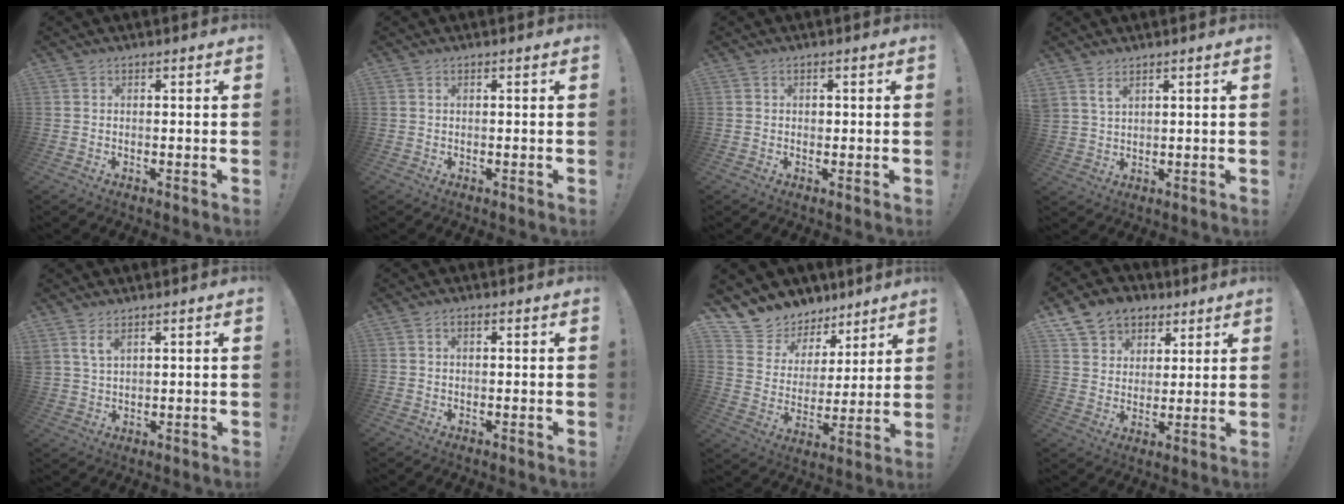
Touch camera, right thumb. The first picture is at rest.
{"total": 0.5, "force": [0.4, 0.1, 0.4], "torque": [-0.010, 0.001, 0.008]}
{"total": 0.8, "force": [-0.1, 0.8, 0.2], "torque": [-0.002, 0.002, -0.002]}
{"total": 3.6, "force": [2.7, 1.6, 1.8], "torque": [-0.028, -0.017, 0.049]}
{"total": 4.5, "force": [3.2, 1.9, 2.5], "torque": [-0.043, -0.018, 0.059]}
{"total": 1.4, "force": [0.6, 0.7, 1.0], "torque": [-0.015, 0.000, 0.009]}
{"total": 9.8, "force": [7.5, 6.4, 0.7], "torque": [-0.026, -0.067, 0.145]}
{"total": 11.4, "force": [6.3, 8.9, 3.3], "torque": [-0.046, -0.034, 0.126]}